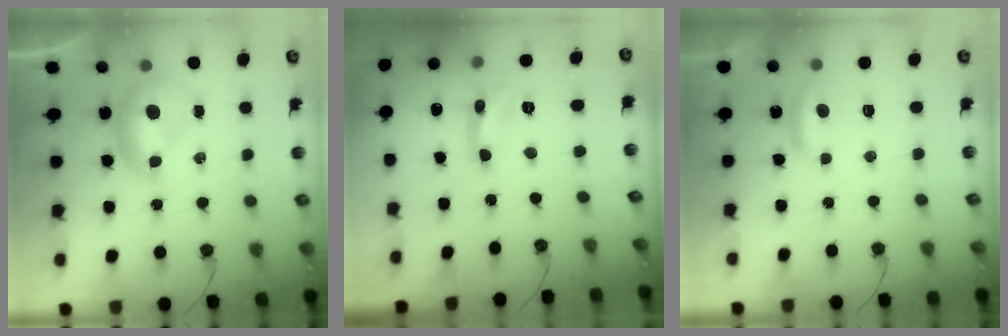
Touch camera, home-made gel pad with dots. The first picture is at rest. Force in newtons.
{"total": 1.4, "press": 1.3, "slide": 0.3}
{"total": 1.1, "press": 0.8, "slide": 0.7}